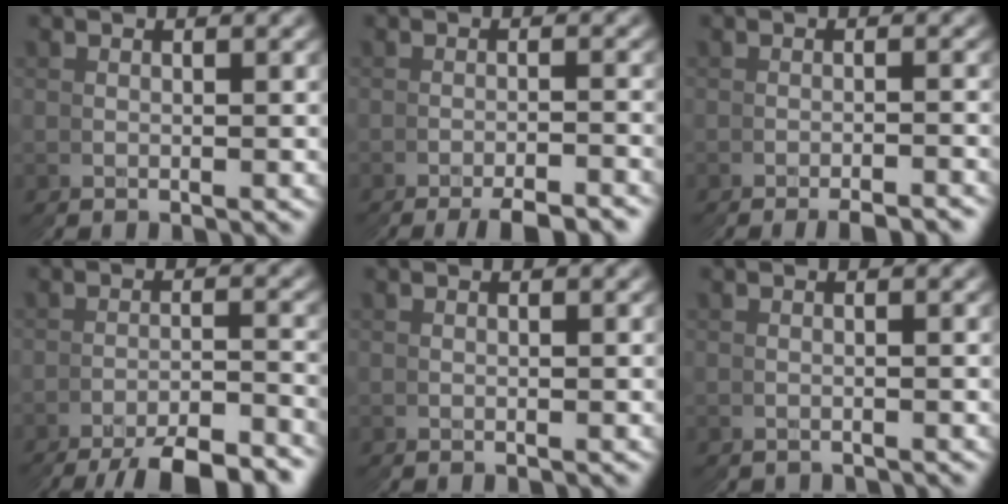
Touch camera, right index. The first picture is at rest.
{"total": 3.1, "force": [-2.8, -1.3, -0.1], "torque": [0.007, 0.009, -0.051]}
{"total": 2.3, "force": [-1.9, -1.2, -0.6], "torque": [0.007, 0.007, -0.033]}
{"total": 6.3, "force": [-6.1, -0.9, 1.0], "torque": [-0.009, 0.000, -0.098]}
{"total": 0.0}
{"total": 0.9, "force": [-0.8, 0.3, -0.2], "torque": [0.004, -0.005, -0.012]}